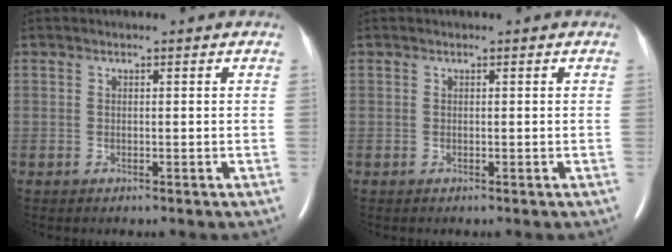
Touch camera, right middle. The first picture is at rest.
{"total": 0.0}